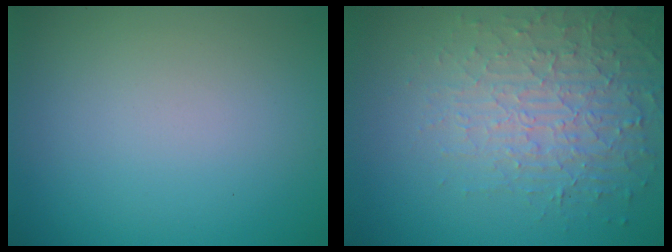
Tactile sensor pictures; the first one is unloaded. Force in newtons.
{"total": 3.9, "press": 3.9, "slide": 0.3}